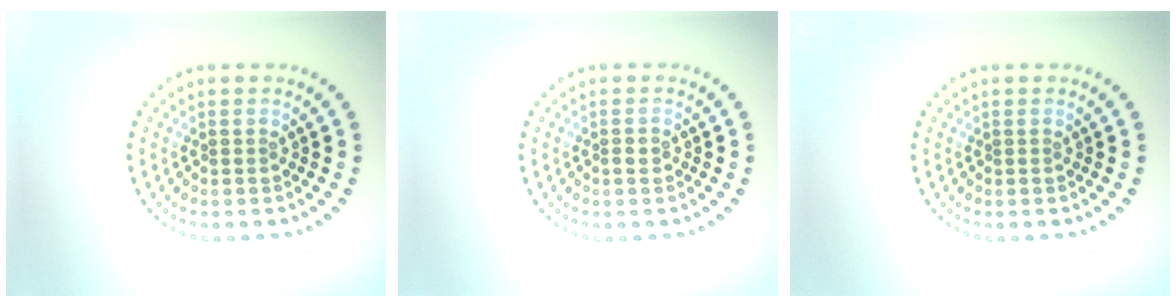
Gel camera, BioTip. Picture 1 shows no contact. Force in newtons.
{"total": 0.5, "press": 0.5, "slide": 0.2}
{"total": 0.0}